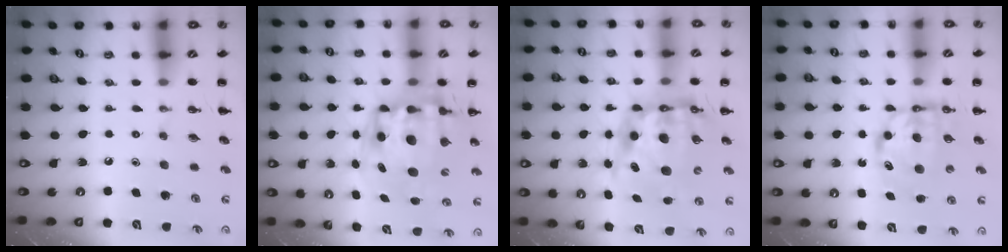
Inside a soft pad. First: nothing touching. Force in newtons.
{"total": 12.3, "press": 12.0, "slide": 2.9}
{"total": 13.4, "press": 13.0, "slide": 3.3}
{"total": 6.7, "press": 6.6, "slide": 0.9}